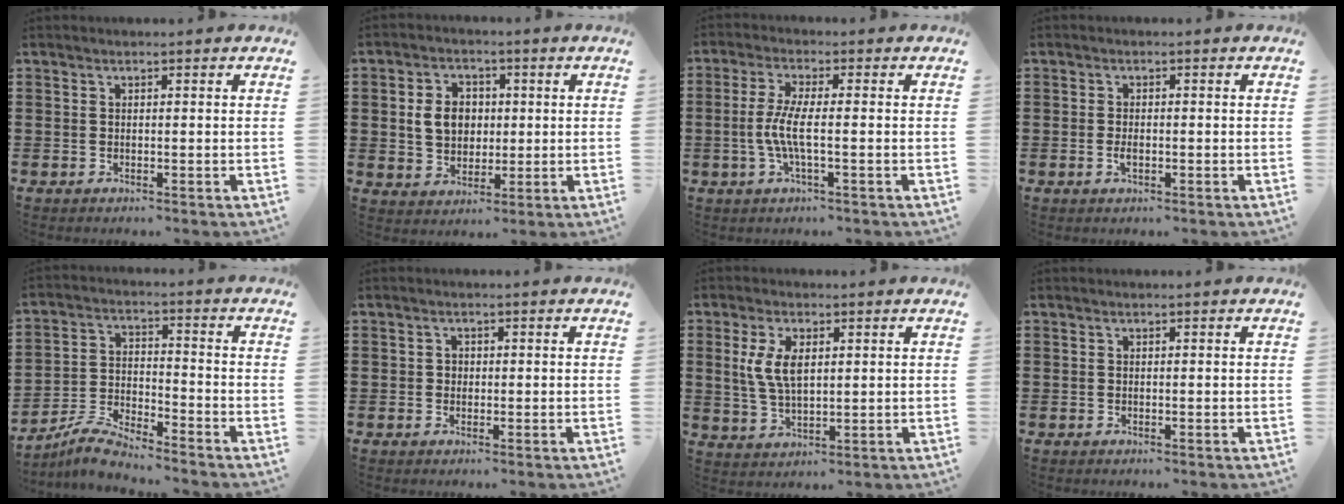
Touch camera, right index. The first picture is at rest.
{"total": 6.3, "force": [0.6, 5.1, 3.7], "torque": [-0.086, 0.011, 0.004]}
{"total": 5.5, "force": [-1.1, 1.0, 5.3], "torque": [-0.121, -0.009, -0.030]}
{"total": 1.7, "force": [-0.4, 0.7, 1.5], "torque": [-0.036, -0.005, -0.009]}
{"total": 5.3, "force": [-5.1, 0.4, 1.3], "torque": [-0.046, 0.001, -0.106]}
{"total": 0.8, "force": [0.0, 0.8, 0.2], "torque": [-0.008, 0.003, -0.001]}
{"total": 6.0, "force": [1.4, 2.9, 5.1], "torque": [-0.114, 0.007, 0.022]}
{"total": 0.0}